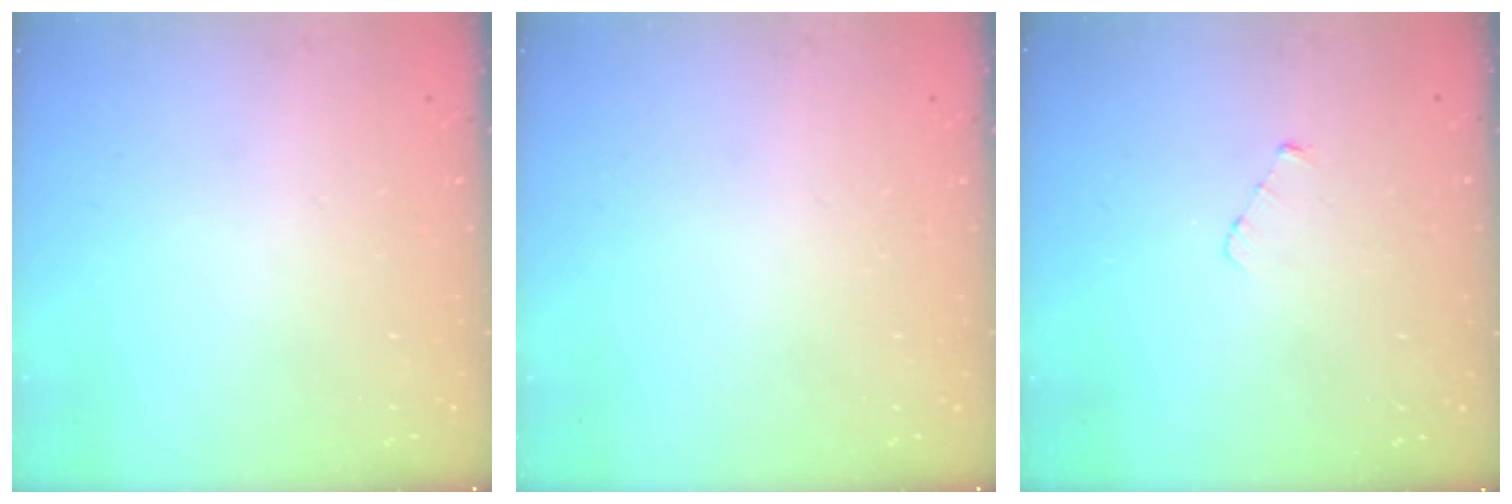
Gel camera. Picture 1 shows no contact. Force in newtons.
{"total": 0.0}
{"total": 2.5, "press": 2.5, "slide": 0.2}